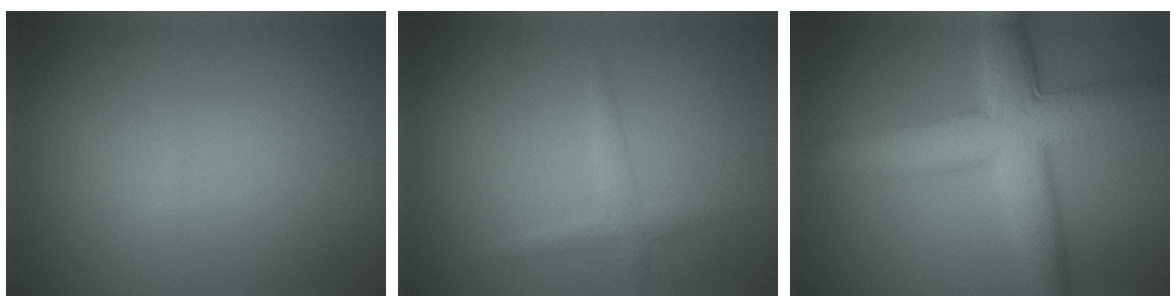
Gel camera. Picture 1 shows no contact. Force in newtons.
{"total": 1.8, "press": 1.8, "slide": 0.0}
{"total": 8.6, "press": 8.6, "slide": 0.2}